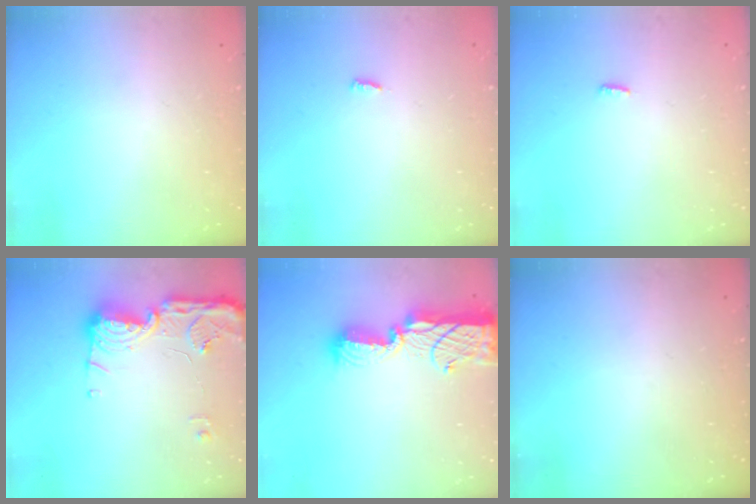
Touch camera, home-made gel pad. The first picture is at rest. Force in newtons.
{"total": 3.0, "press": 3.0, "slide": 0.0}
{"total": 3.0, "press": 2.9, "slide": 0.8}
{"total": 15.0, "press": 14.9, "slide": 0.8}
{"total": 14.4, "press": 14.3, "slide": 1.7}
{"total": 0.0}